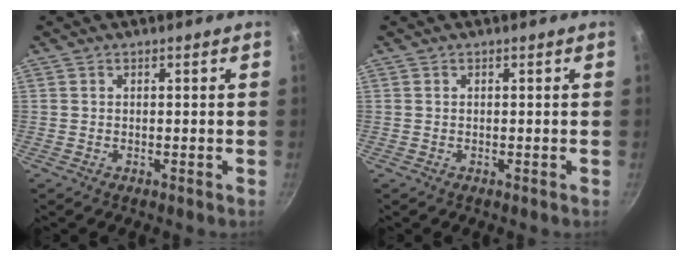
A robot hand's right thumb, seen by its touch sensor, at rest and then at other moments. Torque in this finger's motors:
{"motor_torque": [0.04, 0.07, -0.03, 0.02, 0.00]}